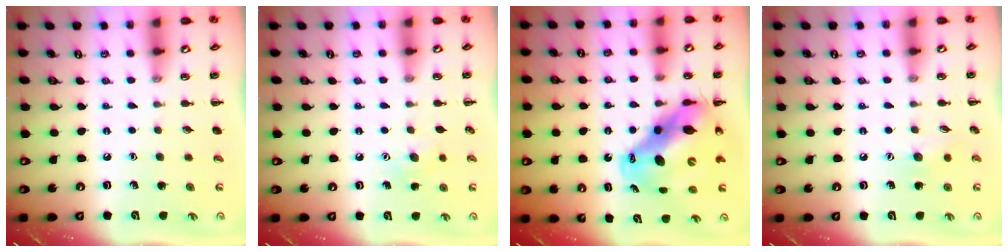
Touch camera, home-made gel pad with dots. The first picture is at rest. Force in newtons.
{"total": 5.3, "press": 5.1, "slide": 1.3}
{"total": 16.2, "press": 15.7, "slide": 4.2}
{"total": 6.2, "press": 6.2, "slide": 1.1}